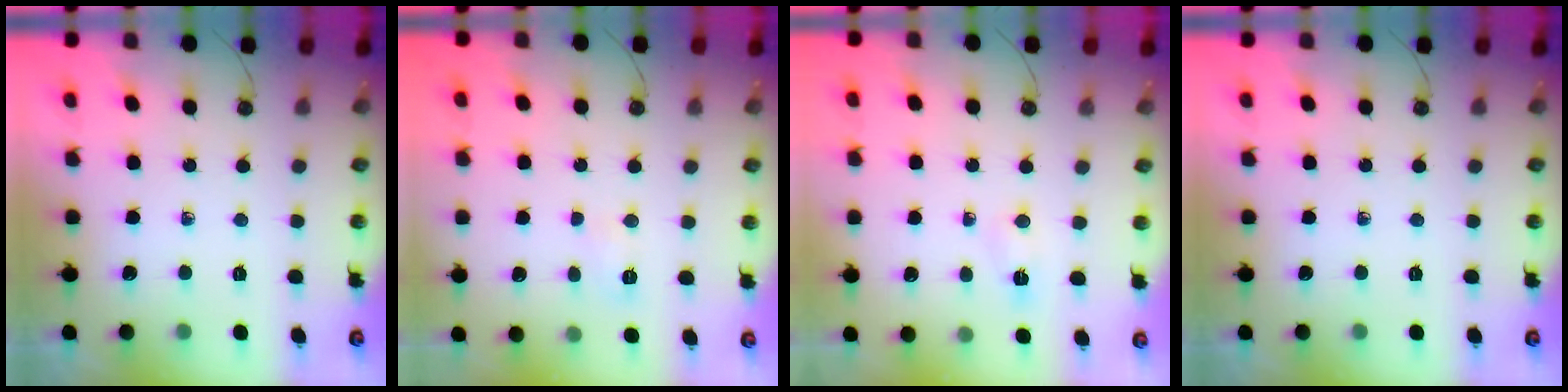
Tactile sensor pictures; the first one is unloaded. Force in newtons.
{"total": 3.5, "press": 3.4, "slide": 1.0}
{"total": 2.9, "press": 2.9, "slide": 0.4}
{"total": 0.0}